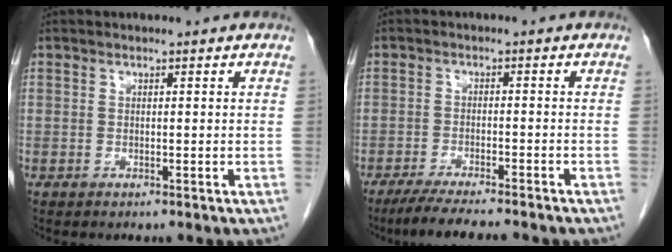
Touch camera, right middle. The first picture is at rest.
{"total": 9.9, "force": [-8.5, 0.9, 5.2], "torque": [-0.075, -0.021, -0.128]}